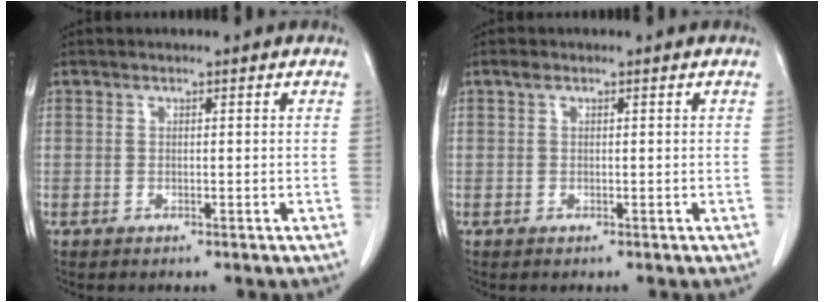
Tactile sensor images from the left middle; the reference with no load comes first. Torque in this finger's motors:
{"motor_torque": [0.05, -0.18, -0.21, -0.05]}